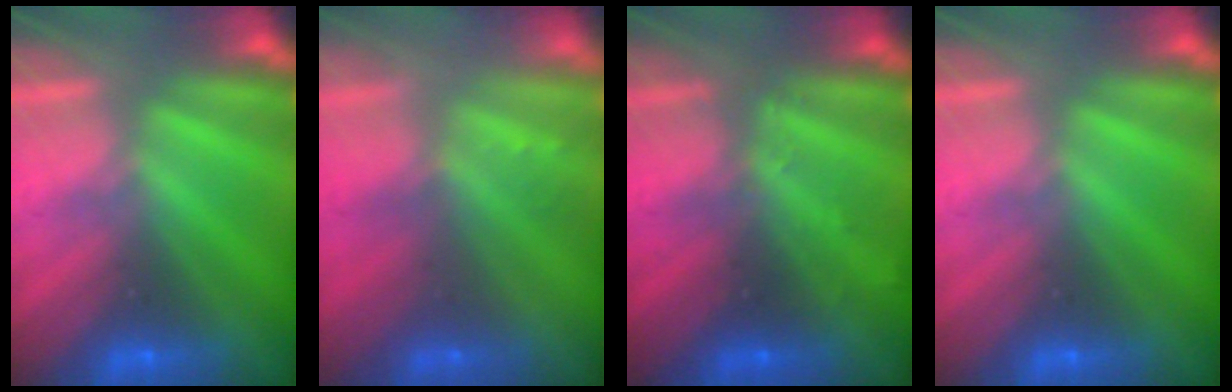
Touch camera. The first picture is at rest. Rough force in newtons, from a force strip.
{"total": 2.3}
{"total": 2.4}
{"total": 0.0}